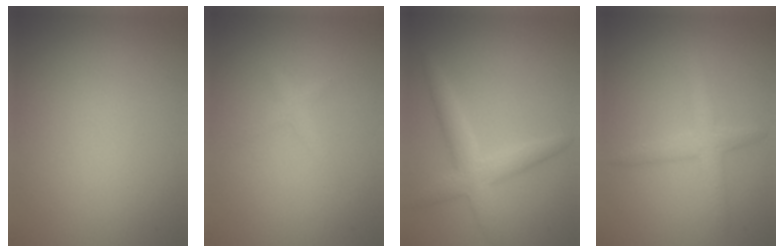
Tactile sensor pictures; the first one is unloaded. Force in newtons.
{"total": 0.9, "press": 0.9, "slide": 0.0}
{"total": 3.3, "press": 3.3, "slide": 0.0}
{"total": 2.2, "press": 2.2, "slide": 0.2}